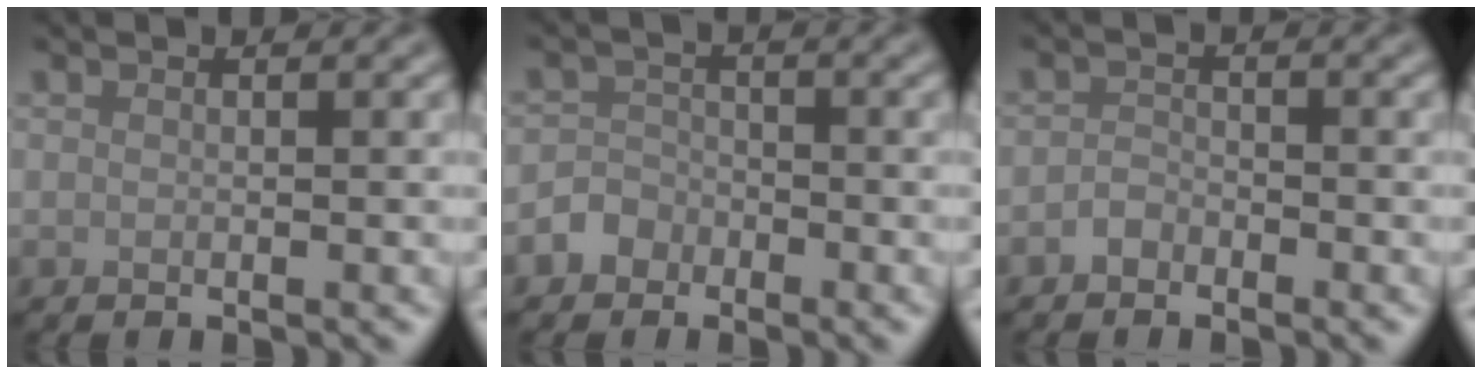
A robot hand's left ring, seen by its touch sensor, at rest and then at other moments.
{"total": 2.0, "force": [-1.2, 1.5, 0.2], "torque": [0.011, 0.010, -0.033]}
{"total": 1.2, "force": [-0.9, 0.8, 0.3], "torque": [-0.004, 0.006, -0.022]}